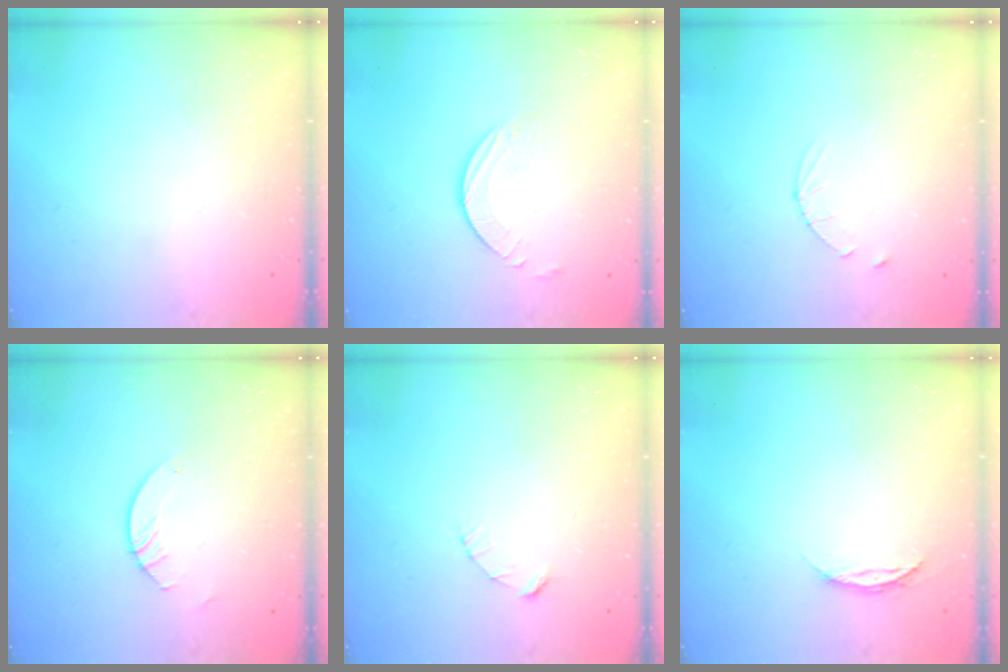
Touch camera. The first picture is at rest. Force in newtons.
{"total": 2.7, "press": 2.7, "slide": 0.2}
{"total": 3.0, "press": 2.9, "slide": 0.4}
{"total": 3.0, "press": 3.0, "slide": 0.3}
{"total": 2.4, "press": 2.4, "slide": 0.2}
{"total": 4.9, "press": 4.9, "slide": 0.6}